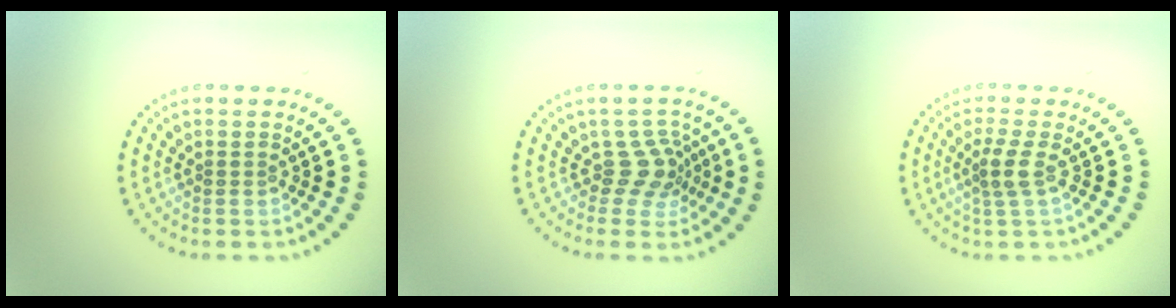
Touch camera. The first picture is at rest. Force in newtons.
{"total": 2.6, "press": 1.8, "slide": 1.9}
{"total": 2.1, "press": 1.6, "slide": 1.3}